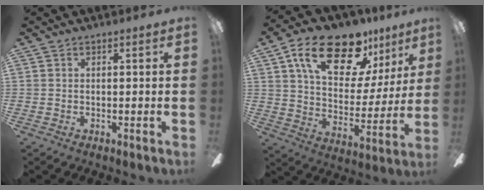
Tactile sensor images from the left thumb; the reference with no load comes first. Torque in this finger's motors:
{"motor_torque": [0.67, 1.00, 1.74, -1.05, 0.55]}